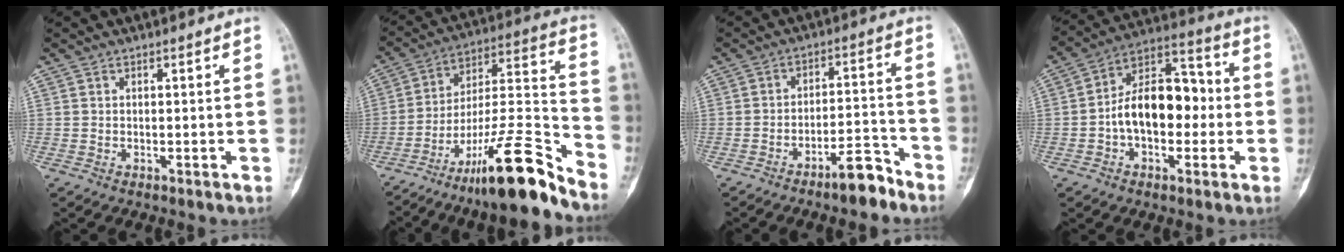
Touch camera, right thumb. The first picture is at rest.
{"total": 19.9, "force": [-14.6, 2.8, 13.2], "torque": [-0.220, 0.101, -0.248]}
{"total": 7.1, "force": [-5.4, 2.0, 4.1], "torque": [-0.058, 0.053, -0.088]}
{"total": 15.0, "force": [-1.5, 9.1, 11.8], "torque": [-0.168, 0.048, -0.033]}